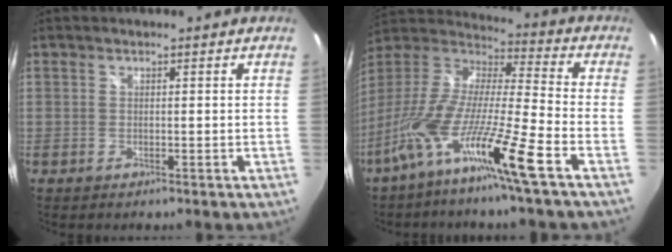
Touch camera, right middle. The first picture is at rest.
{"total": 17.0, "force": [-10.3, -0.4, 13.5], "torque": [-0.241, -0.035, -0.195]}